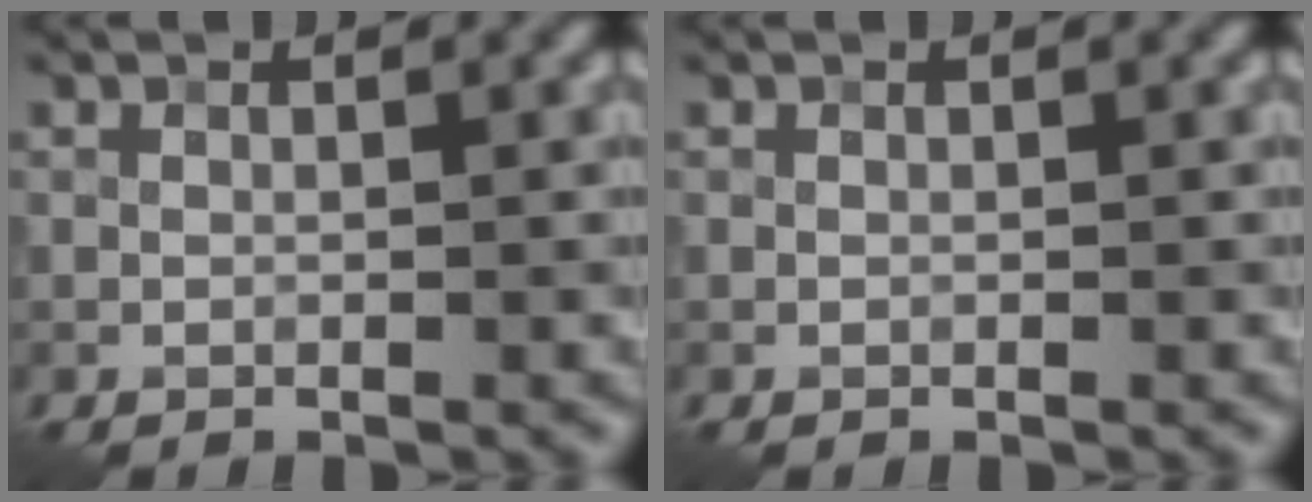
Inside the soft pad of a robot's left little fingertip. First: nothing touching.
{"total": 0.0}